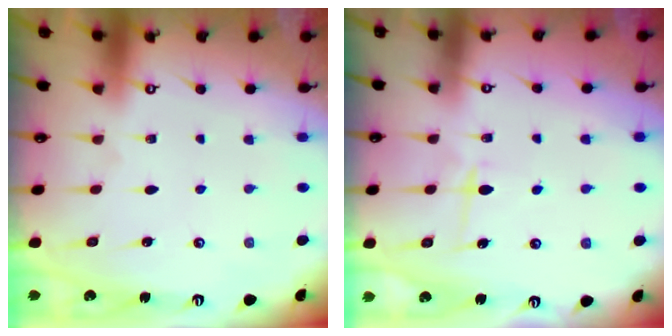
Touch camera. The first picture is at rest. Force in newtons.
{"total": 5.6, "press": 5.5, "slide": 0.7}